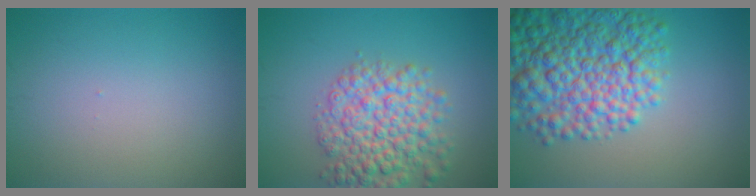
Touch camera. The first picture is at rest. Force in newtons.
{"total": 7.0, "press": 7.0, "slide": 0.2}
{"total": 10.0, "press": 10.0, "slide": 0.3}